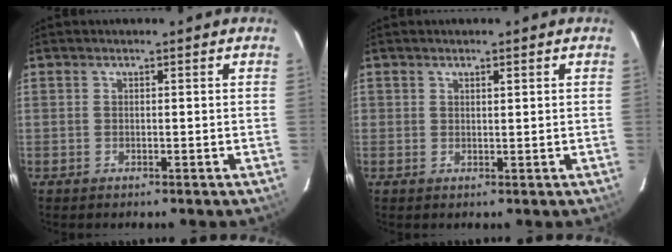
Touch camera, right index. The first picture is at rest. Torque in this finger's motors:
{"motor_torque": [-0.15, 0.06, -0.01, -0.01]}